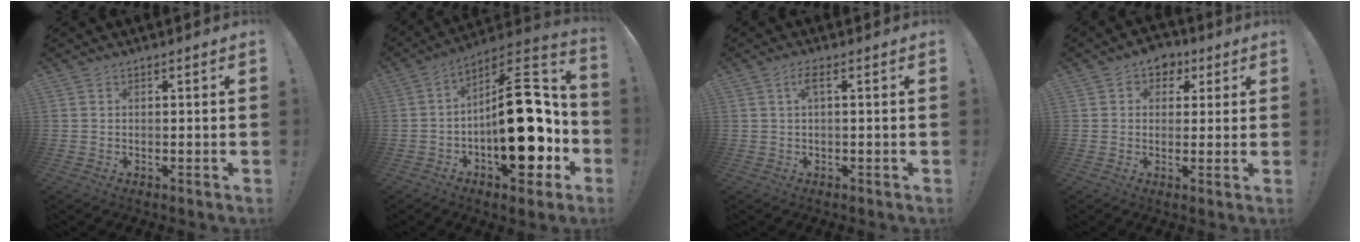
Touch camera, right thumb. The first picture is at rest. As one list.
[{"total": 25.0, "force": [-4.2, 11.9, 21.6], "torque": [-0.286, 0.043, -0.053]}, {"total": 2.9, "force": [0.4, 0.4, 2.9], "torque": [-0.059, 0.006, 0.005]}, {"total": 5.6, "force": [2.0, 4.9, 1.7], "torque": [-0.008, -0.008, 0.038]}]